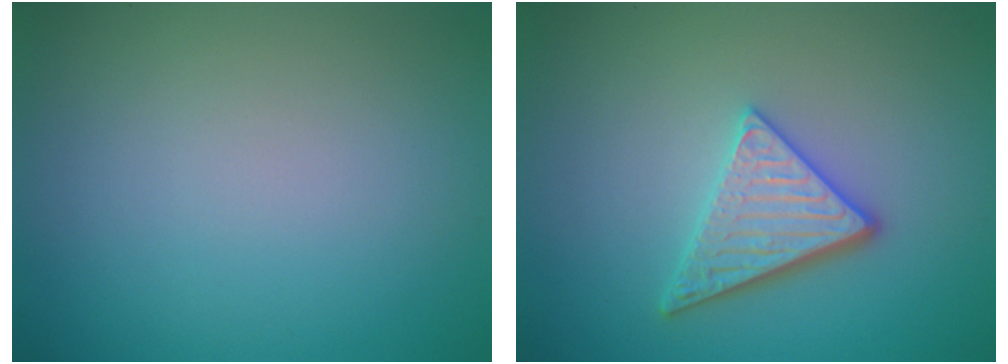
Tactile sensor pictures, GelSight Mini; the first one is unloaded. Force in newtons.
{"total": 3.7, "press": 3.2, "slide": 1.8}